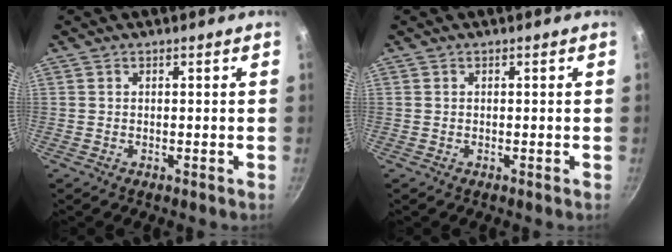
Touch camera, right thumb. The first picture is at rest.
{"total": 0.0}